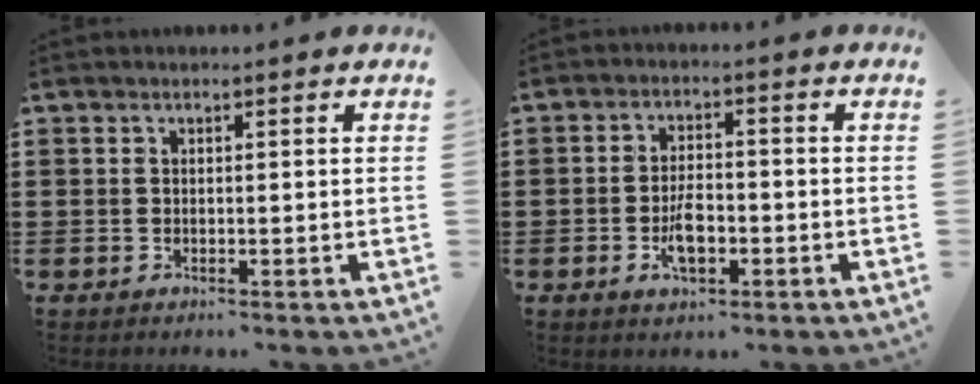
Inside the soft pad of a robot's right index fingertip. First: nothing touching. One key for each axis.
{"total": 5.0, "fx": -1.7, "fy": 2.4, "fz": 4.1, "tx": -0.083, "ty": 0.002, "tz": -0.032}